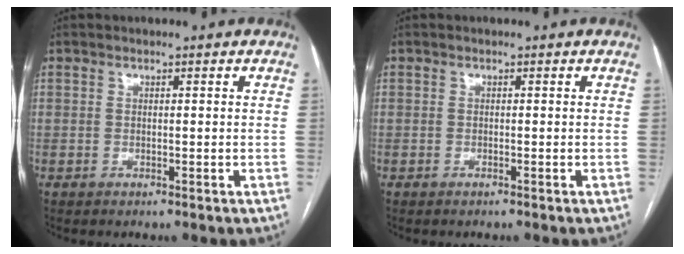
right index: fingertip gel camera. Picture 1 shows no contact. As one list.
[{"total": 0.0}]